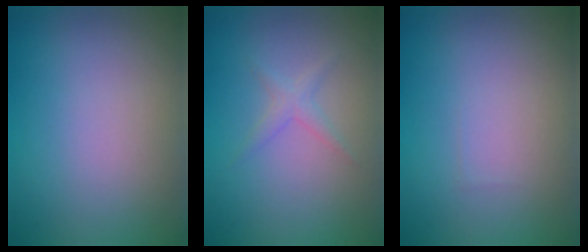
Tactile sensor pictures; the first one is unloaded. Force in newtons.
{"total": 1.3, "press": 1.3, "slide": 0.1}
{"total": 0.0}